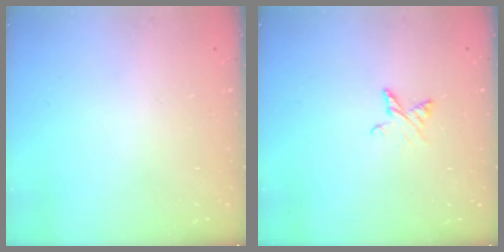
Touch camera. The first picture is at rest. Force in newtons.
{"total": 5.4, "press": 5.3, "slide": 0.6}